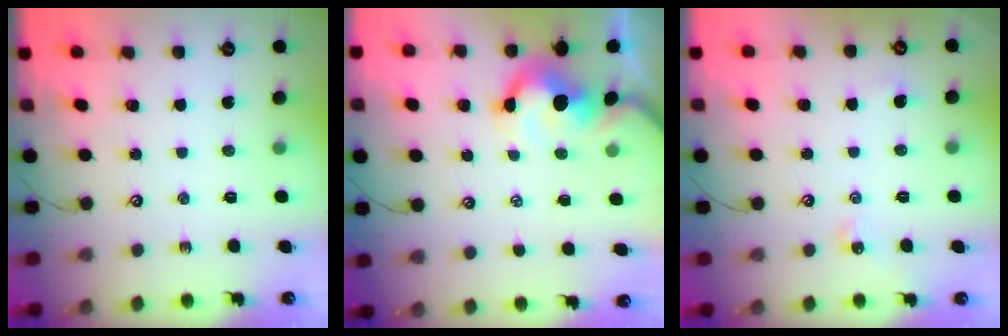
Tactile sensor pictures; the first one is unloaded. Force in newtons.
{"total": 5.8, "press": 5.7, "slide": 1.1}
{"total": 3.2, "press": 3.1, "slide": 0.5}